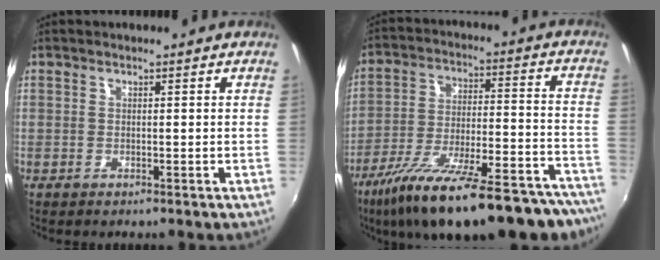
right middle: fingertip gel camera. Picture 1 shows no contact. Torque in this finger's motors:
{"motor_torque": [1.72, -0.42, 0.41, 0.21]}